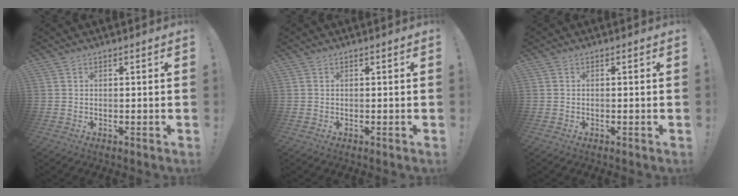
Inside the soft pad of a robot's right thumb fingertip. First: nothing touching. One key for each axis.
{"total": 0.0}
{"total": 0.0}